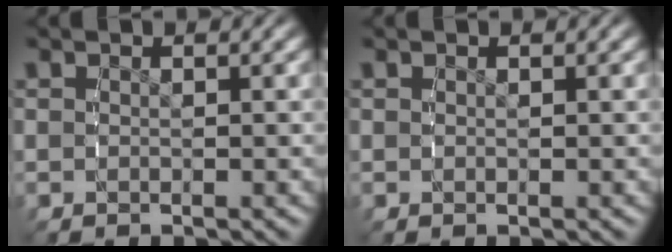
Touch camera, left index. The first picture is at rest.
{"total": 0.0}